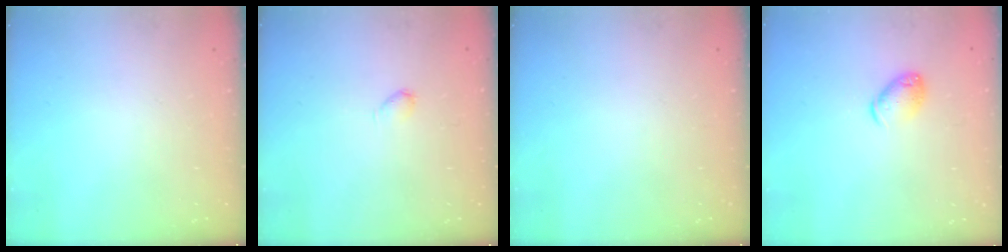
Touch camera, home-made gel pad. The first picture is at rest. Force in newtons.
{"total": 2.3, "press": 2.3, "slide": 0.4}
{"total": 0.0}
{"total": 7.1, "press": 7.1, "slide": 0.6}